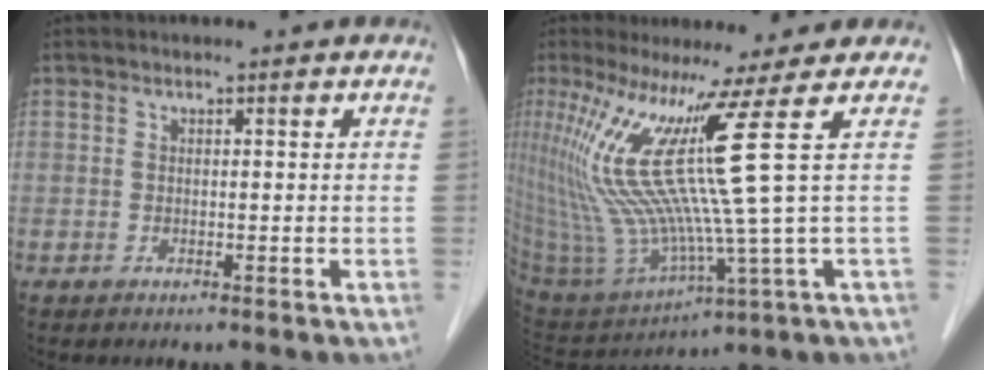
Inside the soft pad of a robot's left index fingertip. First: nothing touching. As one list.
[{"total": 14.7, "force": [5.9, -3.3, 13.0], "torque": [-0.260, -0.010, 0.115]}]